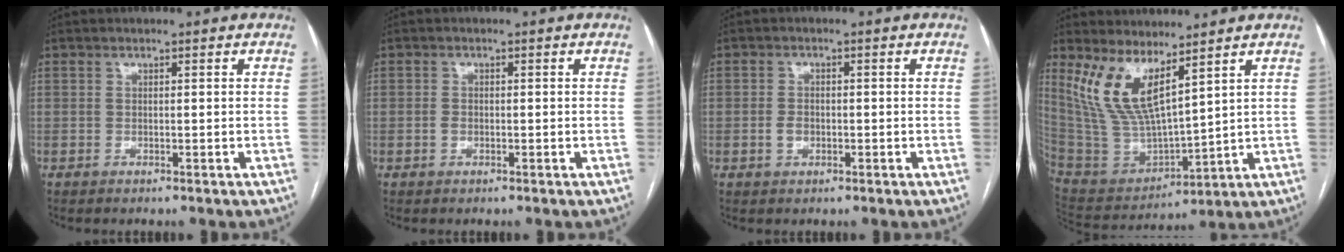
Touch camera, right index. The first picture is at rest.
{"total": 1.2, "force": [-0.4, 0.8, 0.8], "torque": [-0.017, 0.002, -0.006]}
{"total": 2.2, "force": [-0.6, 1.5, 1.5], "torque": [-0.029, 0.003, -0.010]}
{"total": 12.1, "force": [7.1, 3.1, 9.3], "torque": [-0.211, -0.007, 0.160]}